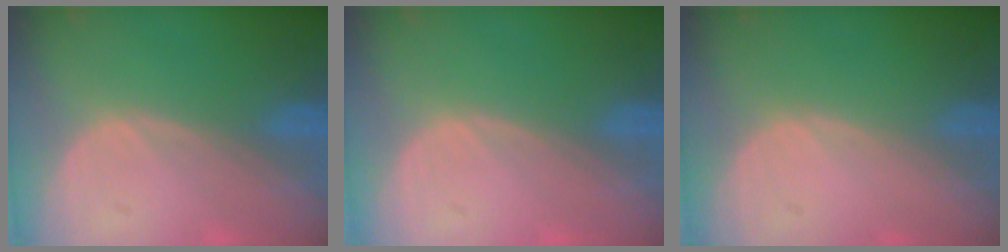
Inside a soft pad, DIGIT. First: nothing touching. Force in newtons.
{"total": 0.0}
{"total": 0.0}